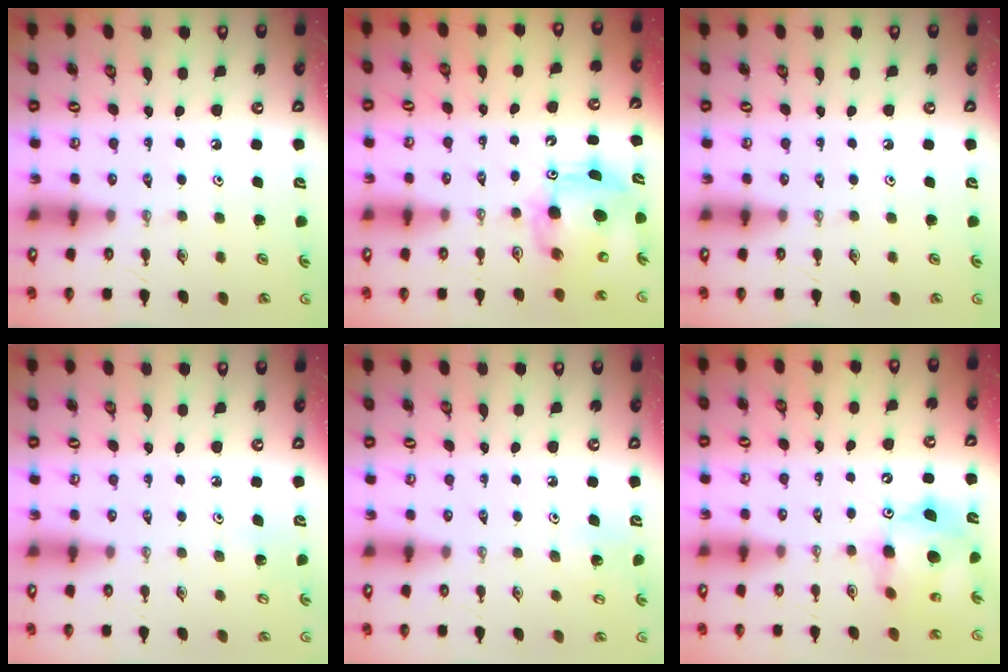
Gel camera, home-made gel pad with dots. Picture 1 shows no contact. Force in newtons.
{"total": 8.6, "press": 8.5, "slide": 1.5}
{"total": 0.0}
{"total": 3.3, "press": 3.3, "slide": 0.3}
{"total": 6.4, "press": 6.4, "slide": 0.5}
{"total": 12.7, "press": 12.6, "slide": 1.2}